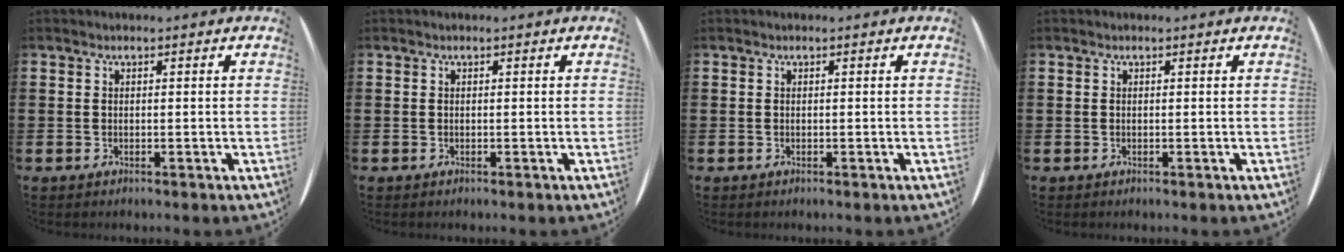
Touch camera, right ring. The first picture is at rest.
{"total": 0.0}
{"total": 0.0}
{"total": 0.0}